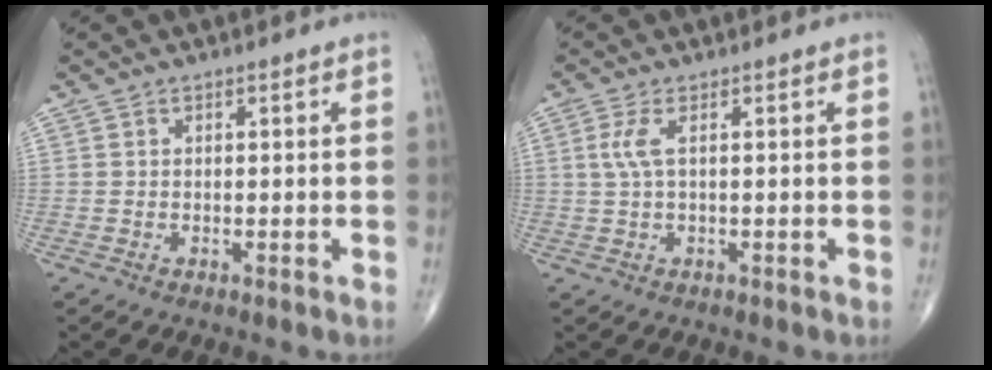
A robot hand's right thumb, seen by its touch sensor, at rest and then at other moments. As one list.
[{"total": 2.8, "force": [0.6, 0.6, 2.7], "torque": [-0.081, 0.007, 0.014]}]